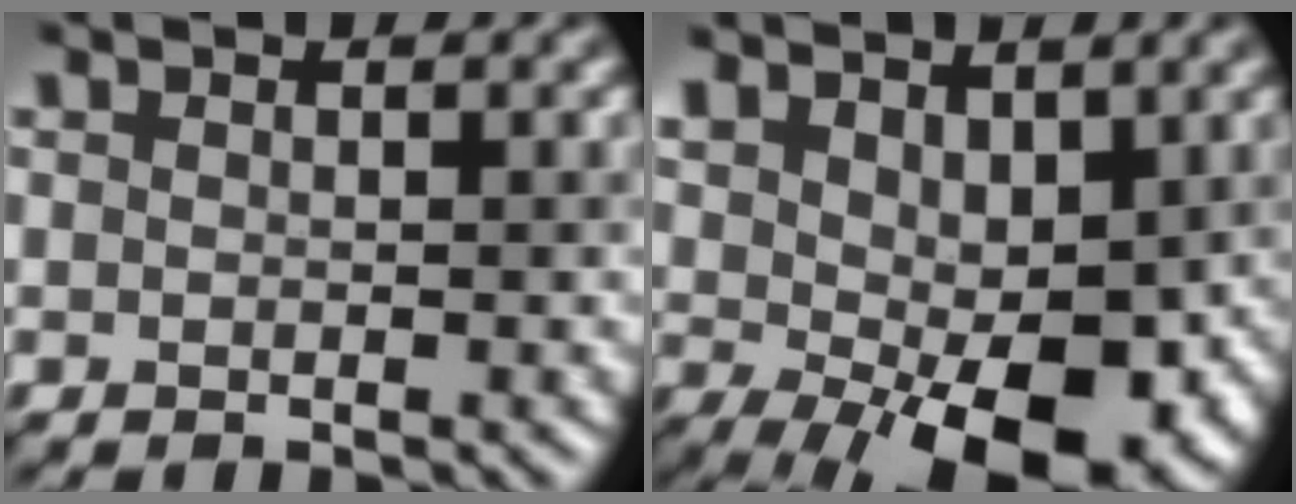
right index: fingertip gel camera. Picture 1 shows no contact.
{"total": 11.4, "force": [0.1, 6.3, 9.5], "torque": [-0.154, -0.015, 0.032]}